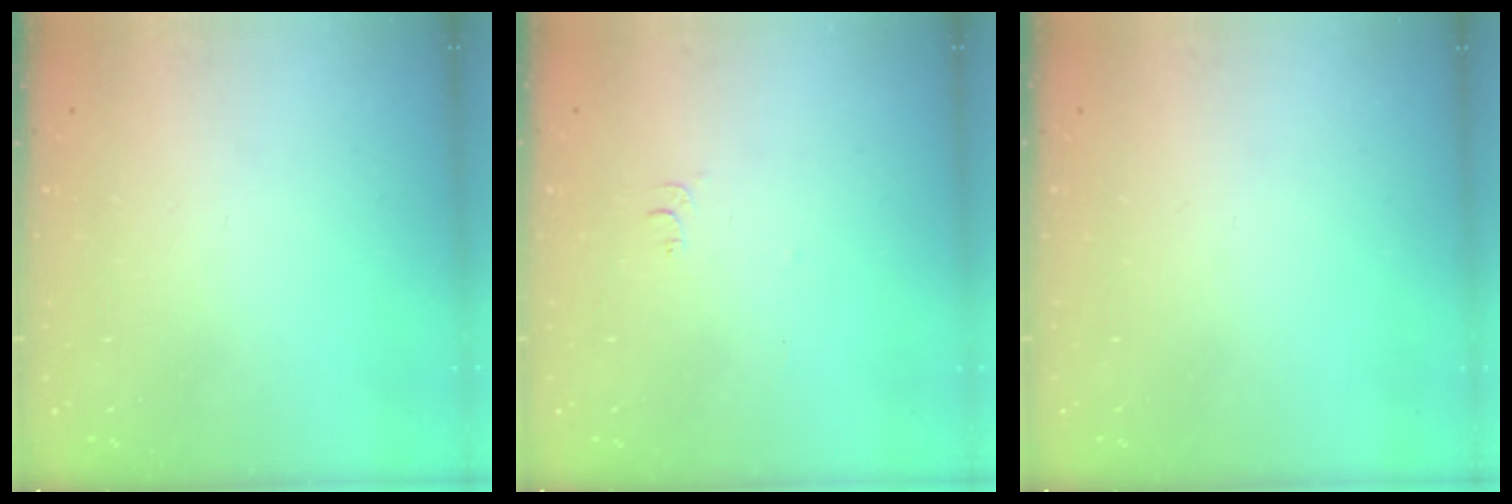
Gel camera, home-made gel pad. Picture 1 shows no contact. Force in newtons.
{"total": 4.6, "press": 4.6, "slide": 0.4}
{"total": 0.0}